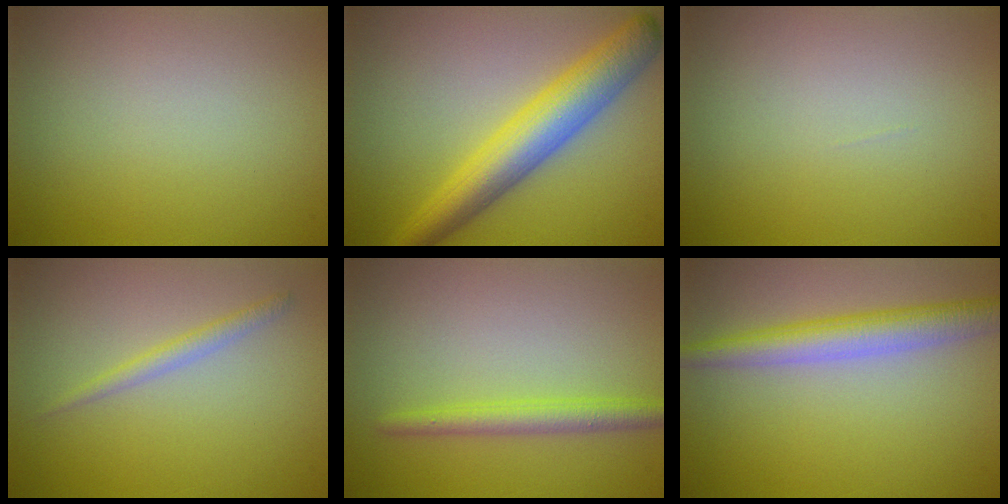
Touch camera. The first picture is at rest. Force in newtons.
{"total": 6.6, "press": 6.6, "slide": 0.1}
{"total": 0.0}
{"total": 1.3, "press": 1.3, "slide": 0.1}
{"total": 2.4, "press": 2.4, "slide": 0.2}
{"total": 4.2, "press": 4.2, "slide": 0.1}